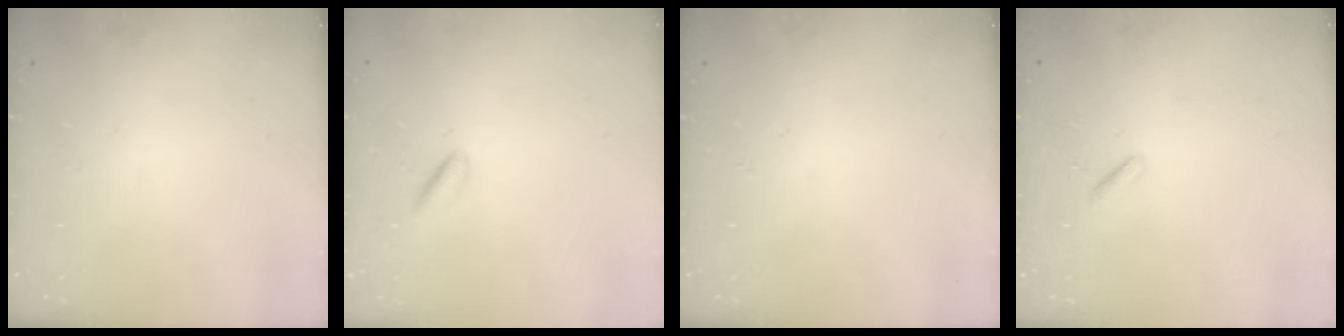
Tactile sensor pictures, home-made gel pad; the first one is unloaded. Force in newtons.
{"total": 2.0, "press": 2.0, "slide": 0.3}
{"total": 0.0}
{"total": 1.1, "press": 1.0, "slide": 0.4}